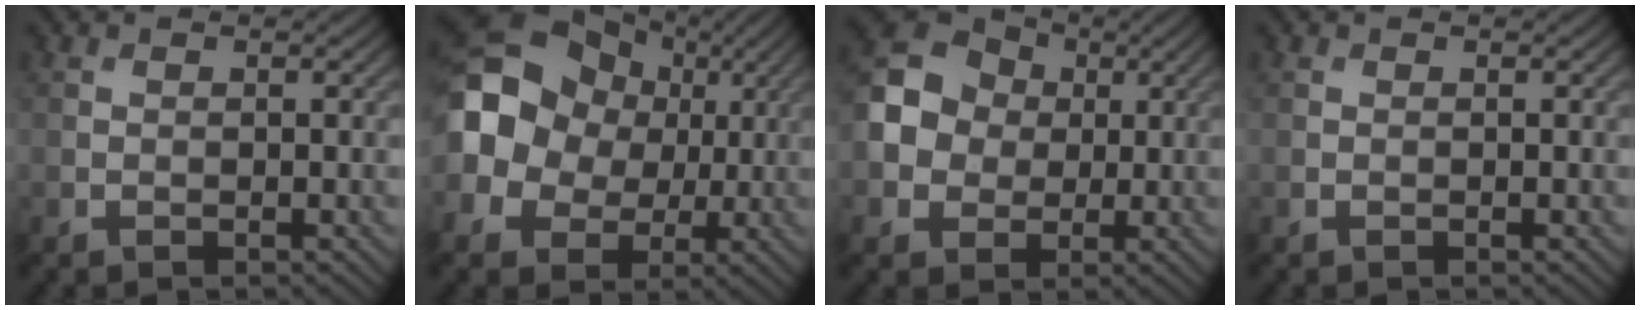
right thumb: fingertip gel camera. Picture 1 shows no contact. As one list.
[{"total": 13.9, "force": [1.6, 11.6, 7.6], "torque": [-0.188, 0.009, 0.012]}, {"total": 11.1, "force": [0.7, 9.9, 5.1], "torque": [-0.155, 0.021, -0.009]}, {"total": 0.0}]